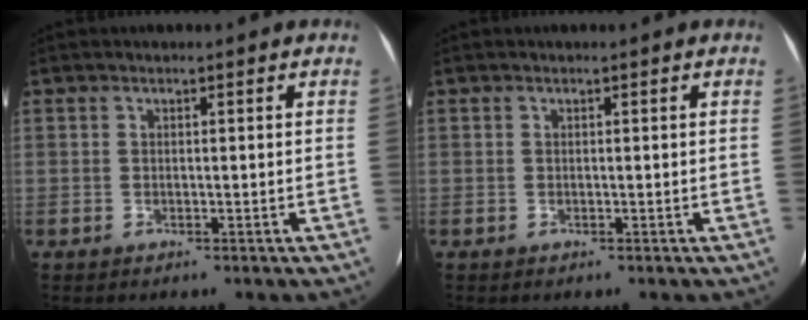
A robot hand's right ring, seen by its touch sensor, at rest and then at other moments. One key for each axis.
{"total": 0.0}